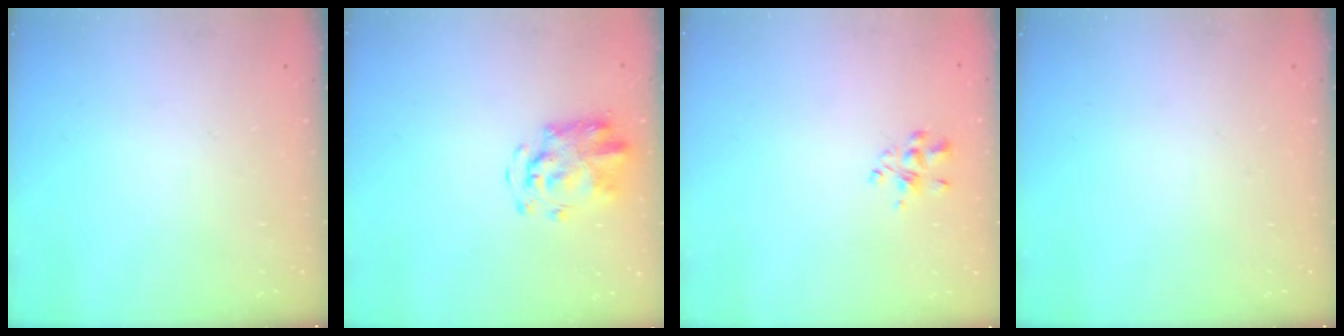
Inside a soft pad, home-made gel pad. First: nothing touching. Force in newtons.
{"total": 3.8, "press": 3.7, "slide": 0.9}
{"total": 3.3, "press": 3.2, "slide": 0.8}
{"total": 0.0}